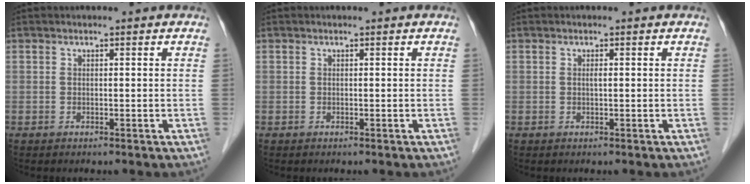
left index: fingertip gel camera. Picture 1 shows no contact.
{"total": 0.0}
{"total": 0.5, "force": [-0.3, 0.0, 0.5], "torque": [-0.010, -0.005, -0.005]}